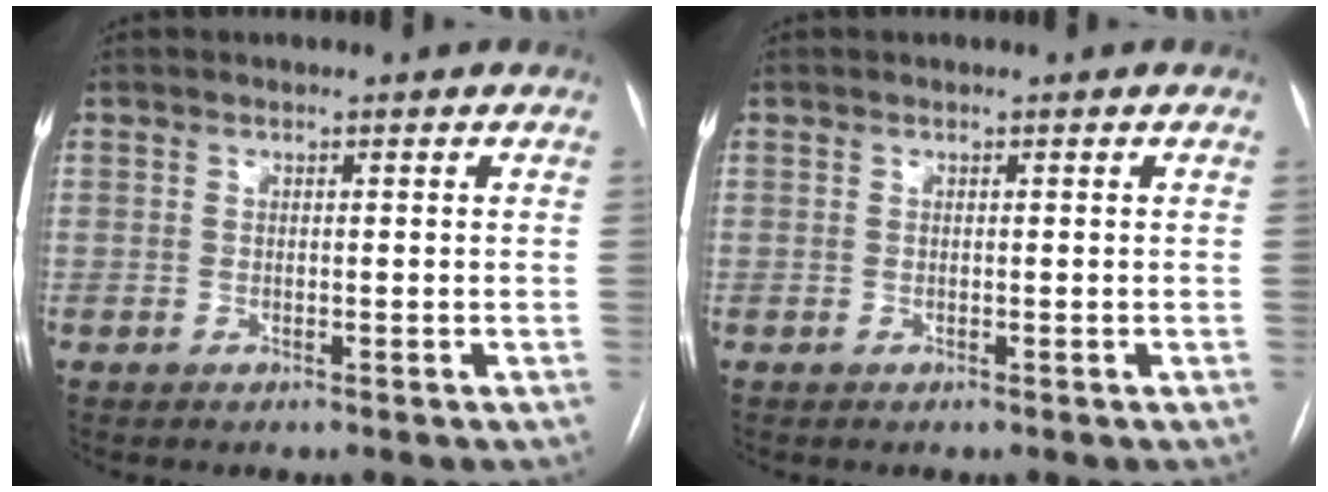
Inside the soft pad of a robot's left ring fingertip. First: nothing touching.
{"total": 0.0}